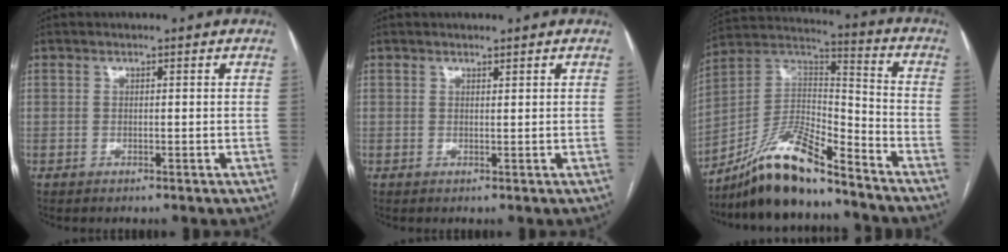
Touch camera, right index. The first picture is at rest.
{"total": 0.5, "force": [0.5, 0.0, 0.1], "torque": [-0.006, -0.002, 0.010]}
{"total": 14.8, "force": [-12.1, 2.4, 8.3], "torque": [-0.150, 0.017, -0.217]}